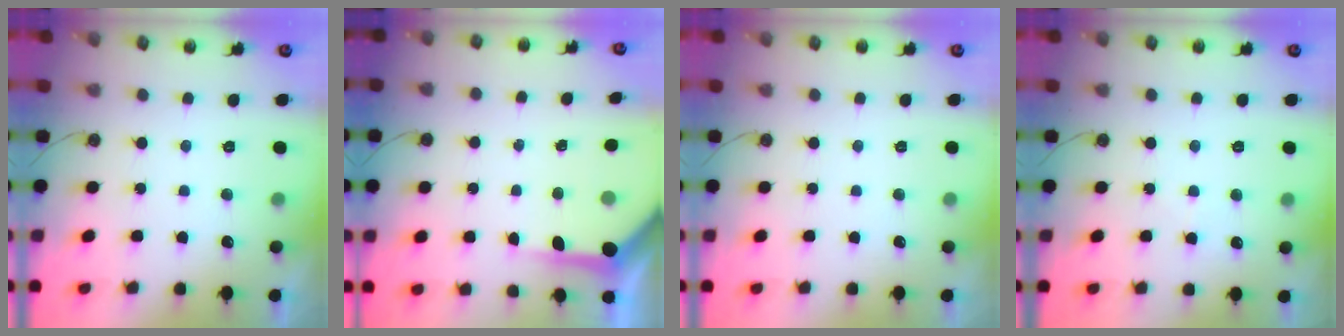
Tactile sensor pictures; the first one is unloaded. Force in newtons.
{"total": 5.6, "press": 5.6, "slide": 0.2}
{"total": 0.0}
{"total": 2.8, "press": 2.8, "slide": 0.5}